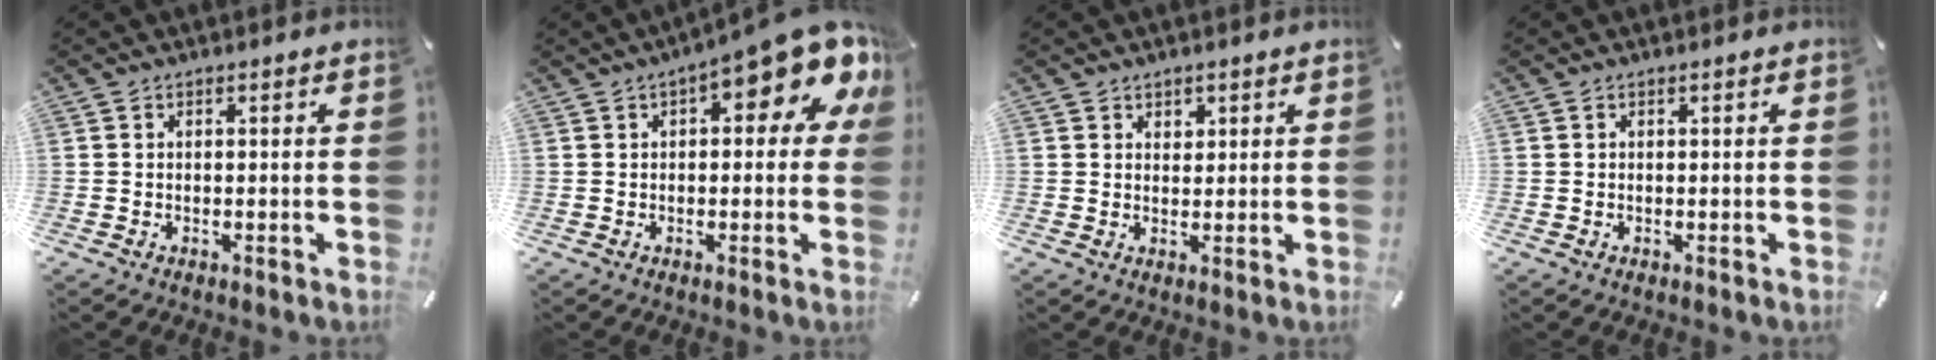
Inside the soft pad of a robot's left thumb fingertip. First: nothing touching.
{"total": 13.3, "force": [6.3, 4.4, 10.8], "torque": [-0.145, -0.042, 0.103]}
{"total": 1.9, "force": [1.1, 1.5, 0.1], "torque": [0.013, -0.005, 0.017]}
{"total": 0.0}